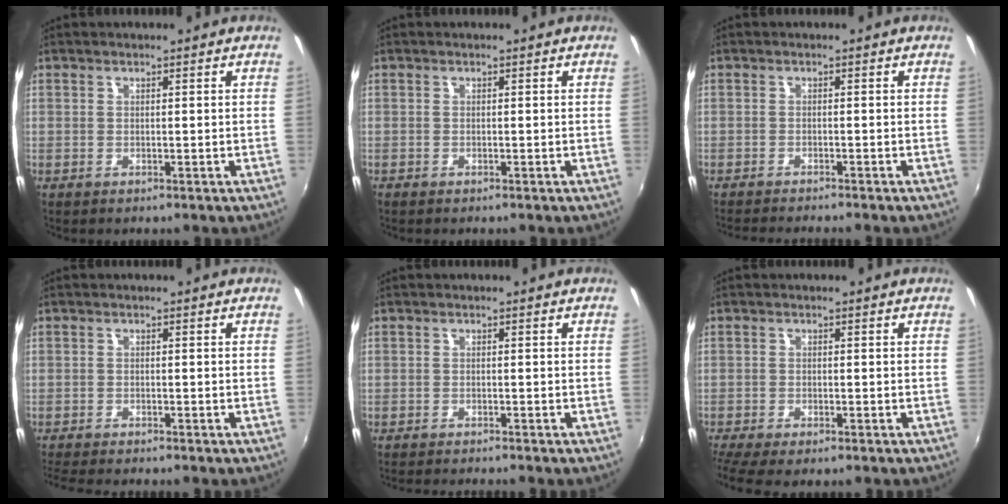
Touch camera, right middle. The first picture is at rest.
{"total": 0.6, "force": [-0.5, 0.2, 0.1], "torque": [-0.003, -0.003, -0.012]}
{"total": 5.0, "force": [-4.6, -0.3, 1.8], "torque": [-0.043, -0.016, -0.075]}
{"total": 6.2, "force": [-5.6, 0.5, 2.5], "torque": [-0.063, -0.023, -0.095]}
{"total": 4.1, "force": [-3.9, -0.2, 1.4], "torque": [-0.034, -0.014, -0.065]}
{"total": 5.8, "force": [-4.8, 0.8, 3.1], "torque": [-0.078, -0.035, -0.086]}